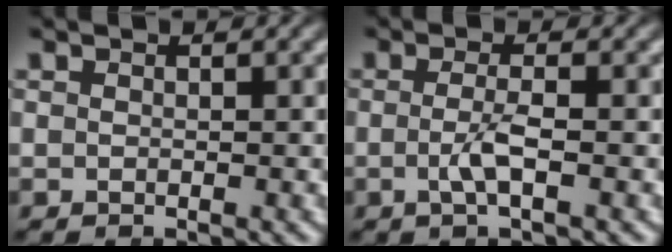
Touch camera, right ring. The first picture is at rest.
{"total": 2.2, "force": [-0.8, -0.1, 2.0], "torque": [-0.041, -0.007, -0.011]}